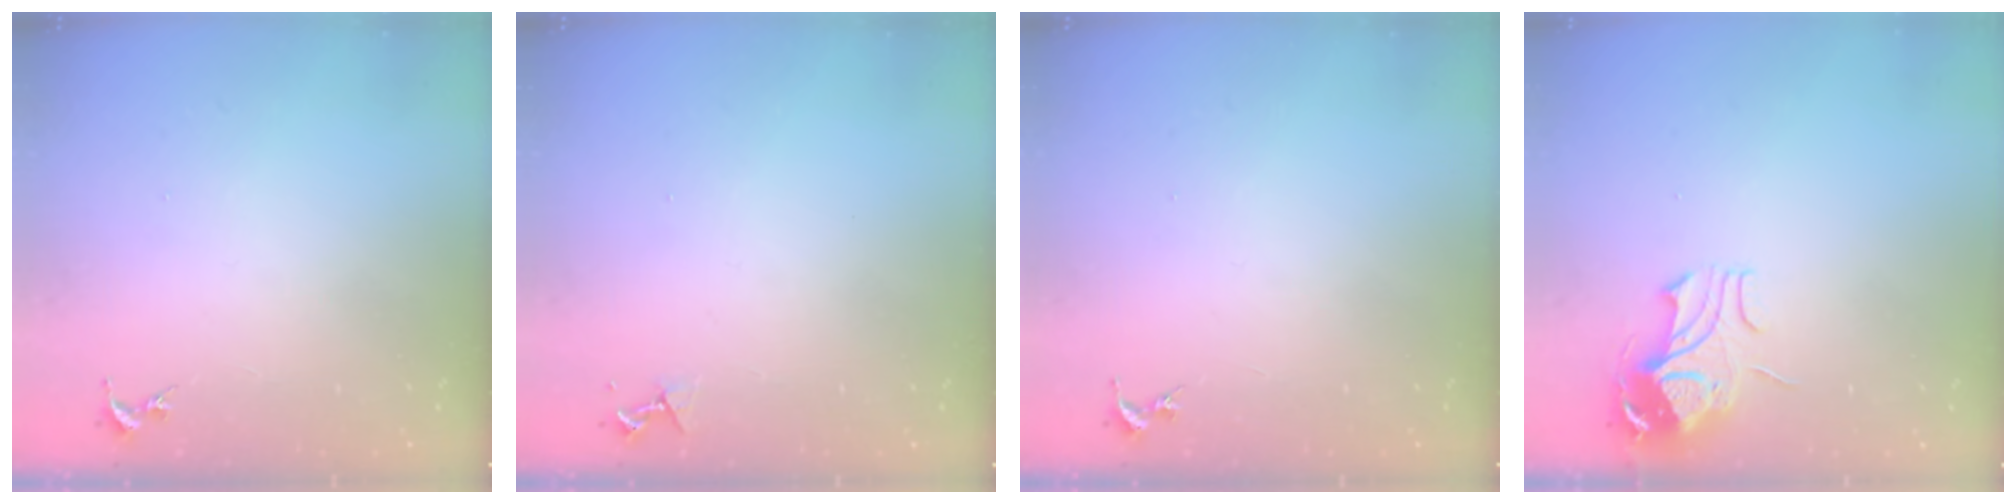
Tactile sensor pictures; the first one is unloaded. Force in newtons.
{"total": 3.8, "press": 3.7, "slide": 0.6}
{"total": 0.0}
{"total": 9.6, "press": 9.6, "slide": 1.1}